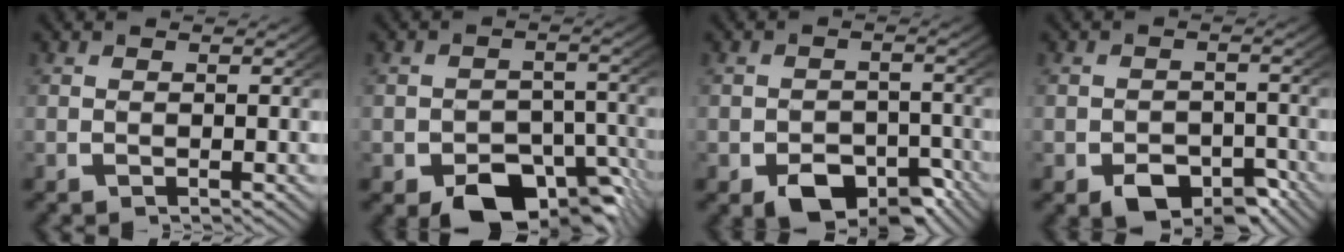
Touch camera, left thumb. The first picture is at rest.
{"total": 9.3, "force": [-5.3, 5.6, 5.2], "torque": [-0.088, -0.052, -0.065]}
{"total": 7.1, "force": [-4.0, 4.4, 3.9], "torque": [-0.064, -0.041, -0.054]}
{"total": 6.0, "force": [-3.3, 3.8, 3.3], "torque": [-0.051, -0.036, -0.045]}